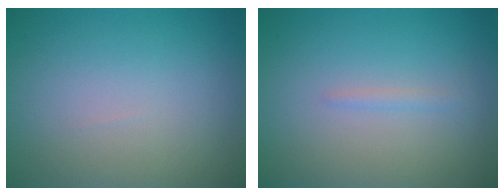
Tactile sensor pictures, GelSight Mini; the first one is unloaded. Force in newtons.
{"total": 0.8, "press": 0.7, "slide": 0.1}